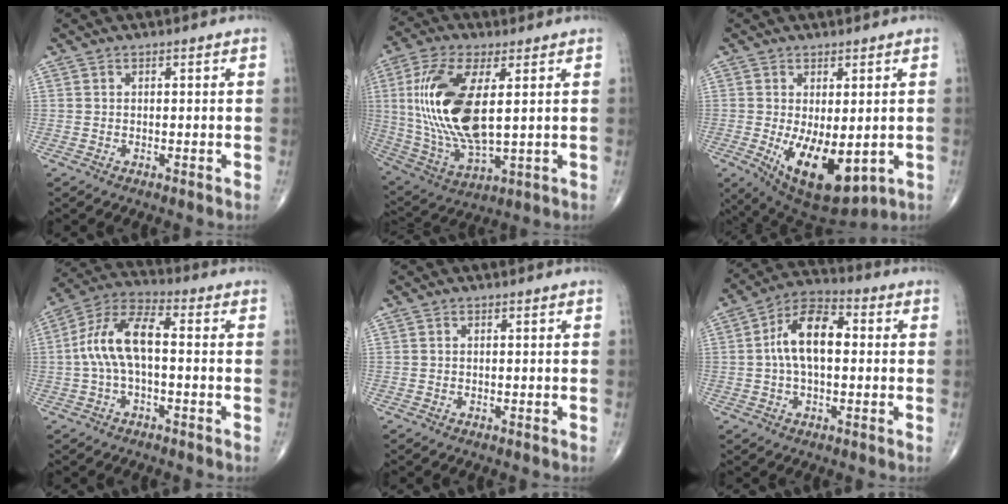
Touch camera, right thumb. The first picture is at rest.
{"total": 19.5, "force": [2.8, 8.2, 17.5], "torque": [-0.370, -0.018, 0.059]}
{"total": 12.8, "force": [-2.6, 6.1, 11.0], "torque": [-0.167, -0.025, -0.016]}
{"total": 11.0, "force": [-0.4, 4.9, 9.8], "torque": [-0.202, 0.042, -0.014]}
{"total": 0.0}
{"total": 11.2, "force": [0.7, 6.0, 9.5], "torque": [-0.167, 0.029, 0.003]}